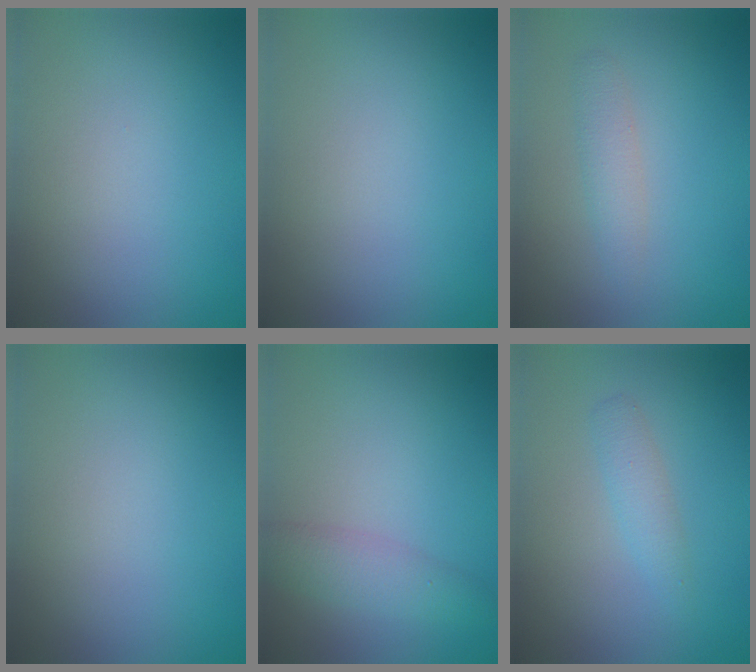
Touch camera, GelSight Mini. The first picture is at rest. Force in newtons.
{"total": 0.0}
{"total": 1.8, "press": 1.8, "slide": 0.0}
{"total": 0.0}
{"total": 2.9, "press": 2.9, "slide": 0.1}
{"total": 1.7, "press": 1.7, "slide": 0.0}